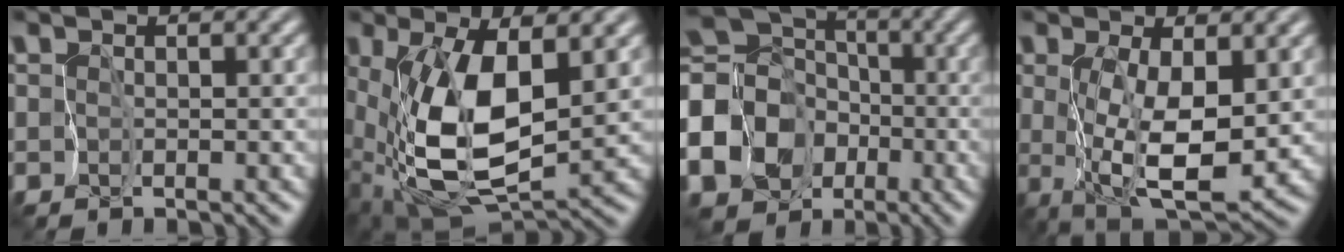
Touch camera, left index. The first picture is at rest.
{"total": 11.9, "force": [0.4, 5.8, 10.3], "torque": [-0.208, -0.024, 0.015]}
{"total": 16.5, "force": [-5.9, 14.2, 6.0], "torque": [-0.158, -0.009, -0.127]}
{"total": 6.5, "force": [0.2, 2.6, 5.9], "torque": [-0.117, -0.014, 0.011]}